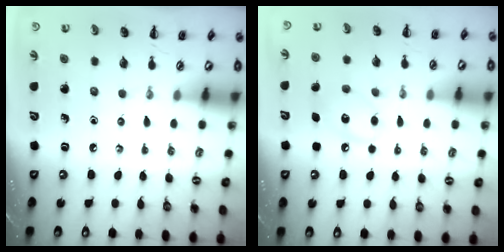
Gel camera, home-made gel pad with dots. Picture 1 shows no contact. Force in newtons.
{"total": 9.2, "press": 9.2, "slide": 1.0}